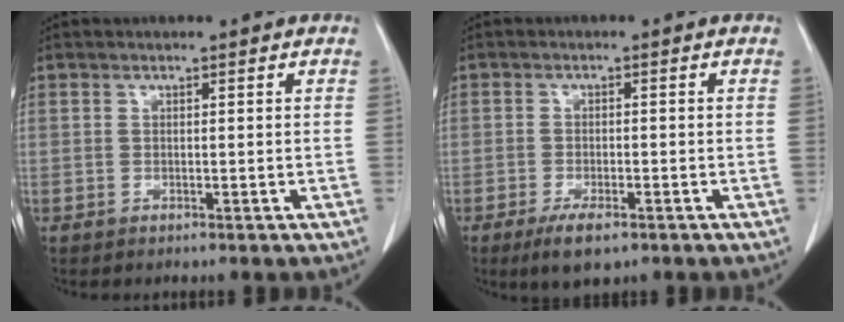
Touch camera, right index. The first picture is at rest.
{"total": 4.6, "force": [-2.9, 1.6, 3.2], "torque": [-0.060, -0.006, -0.043]}